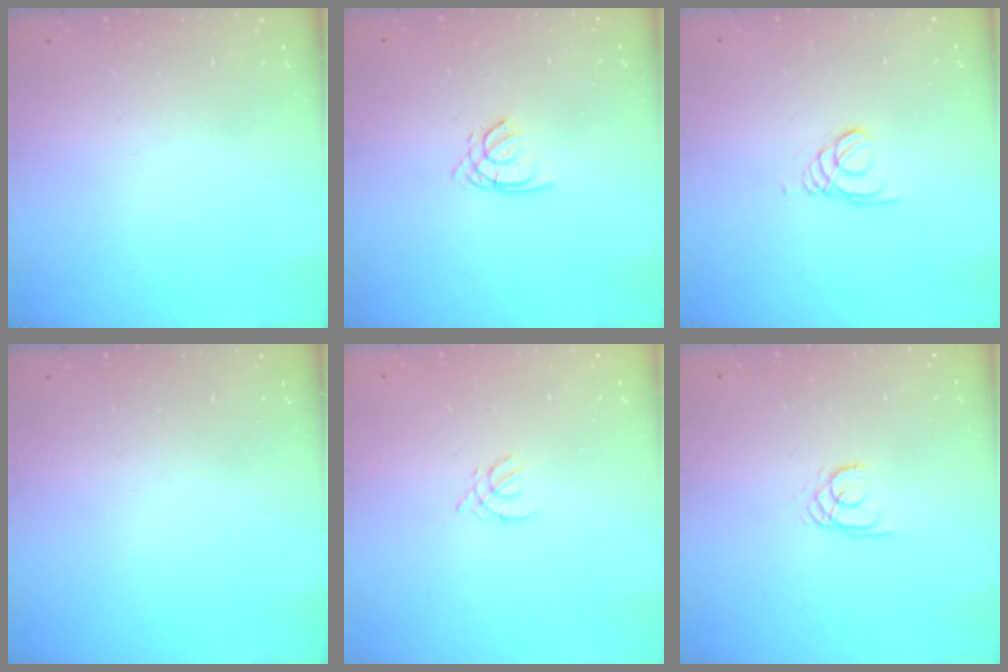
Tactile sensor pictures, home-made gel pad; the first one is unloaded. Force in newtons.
{"total": 1.1, "press": 1.1, "slide": 0.3}
{"total": 1.0, "press": 1.0, "slide": 0.1}
{"total": 0.0}
{"total": 1.8, "press": 1.8, "slide": 0.4}
{"total": 1.5, "press": 1.5, "slide": 0.1}